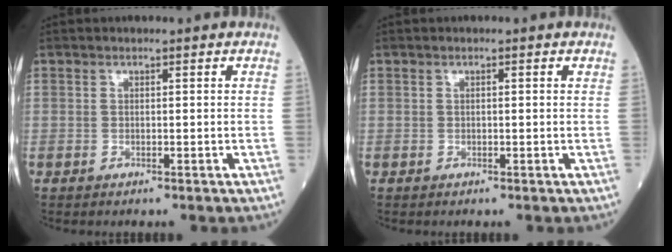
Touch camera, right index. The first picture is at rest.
{"total": 0.5, "force": [0.2, 0.1, 0.5], "torque": [-0.013, 0.004, 0.003]}